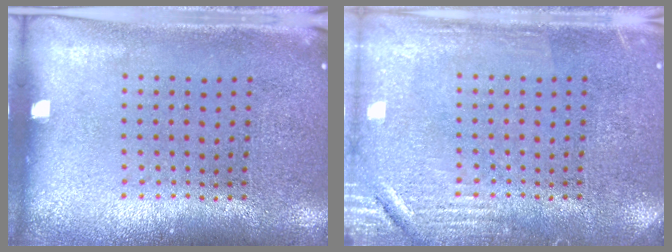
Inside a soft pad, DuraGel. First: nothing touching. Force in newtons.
{"total": 2.7, "press": 2.7, "slide": 0.4}